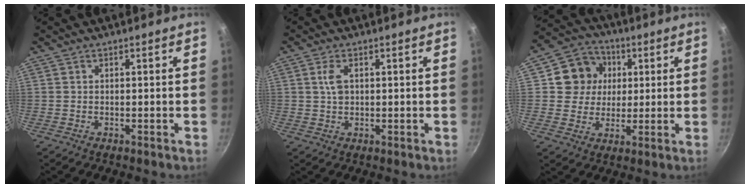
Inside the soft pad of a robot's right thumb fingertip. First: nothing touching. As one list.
[{"total": 2.9, "force": [0.8, 1.6, 2.3], "torque": [-0.047, 0.000, 0.016]}, {"total": 10.9, "force": [2.1, 9.9, 3.9], "torque": [-0.025, 0.005, 0.032]}]